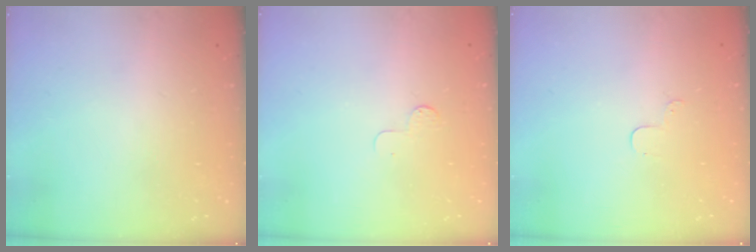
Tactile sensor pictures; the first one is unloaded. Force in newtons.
{"total": 4.2, "press": 4.2, "slide": 0.4}
{"total": 3.7, "press": 3.7, "slide": 0.4}